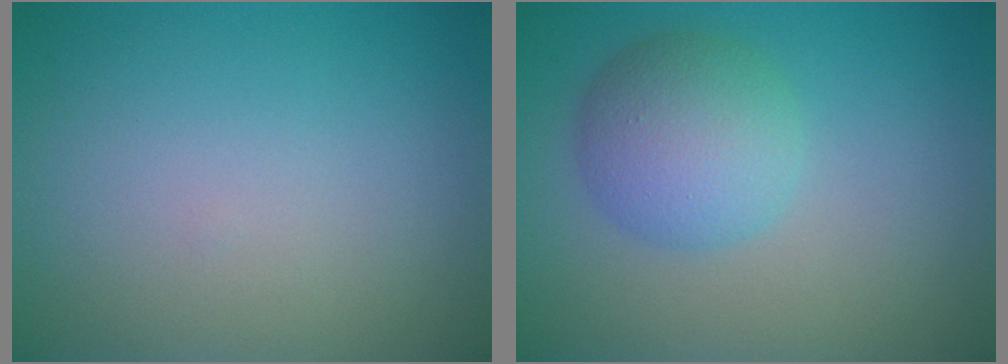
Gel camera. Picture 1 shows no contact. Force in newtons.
{"total": 4.7, "press": 4.7, "slide": 0.2}